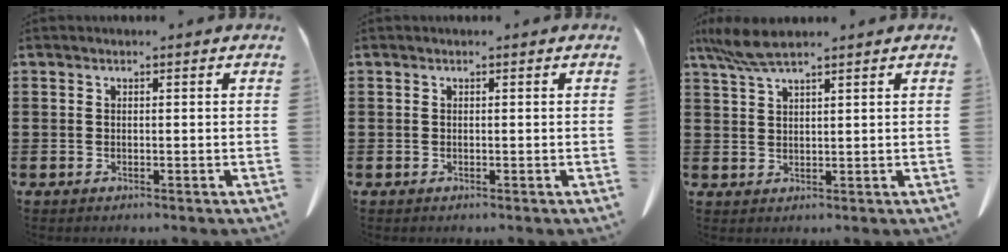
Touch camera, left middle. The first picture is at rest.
{"total": 0.0}
{"total": 5.3, "force": [4.0, 0.7, 3.4], "torque": [-0.076, -0.002, 0.074]}